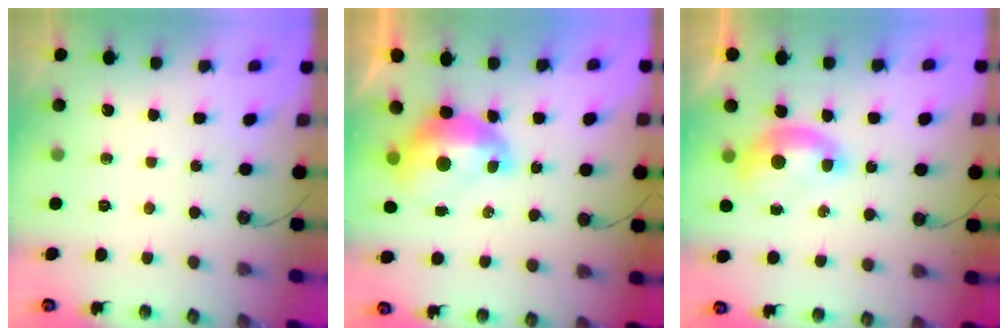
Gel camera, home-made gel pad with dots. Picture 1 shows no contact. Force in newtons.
{"total": 2.8, "press": 2.7, "slide": 0.7}
{"total": 1.6, "press": 1.5, "slide": 0.6}